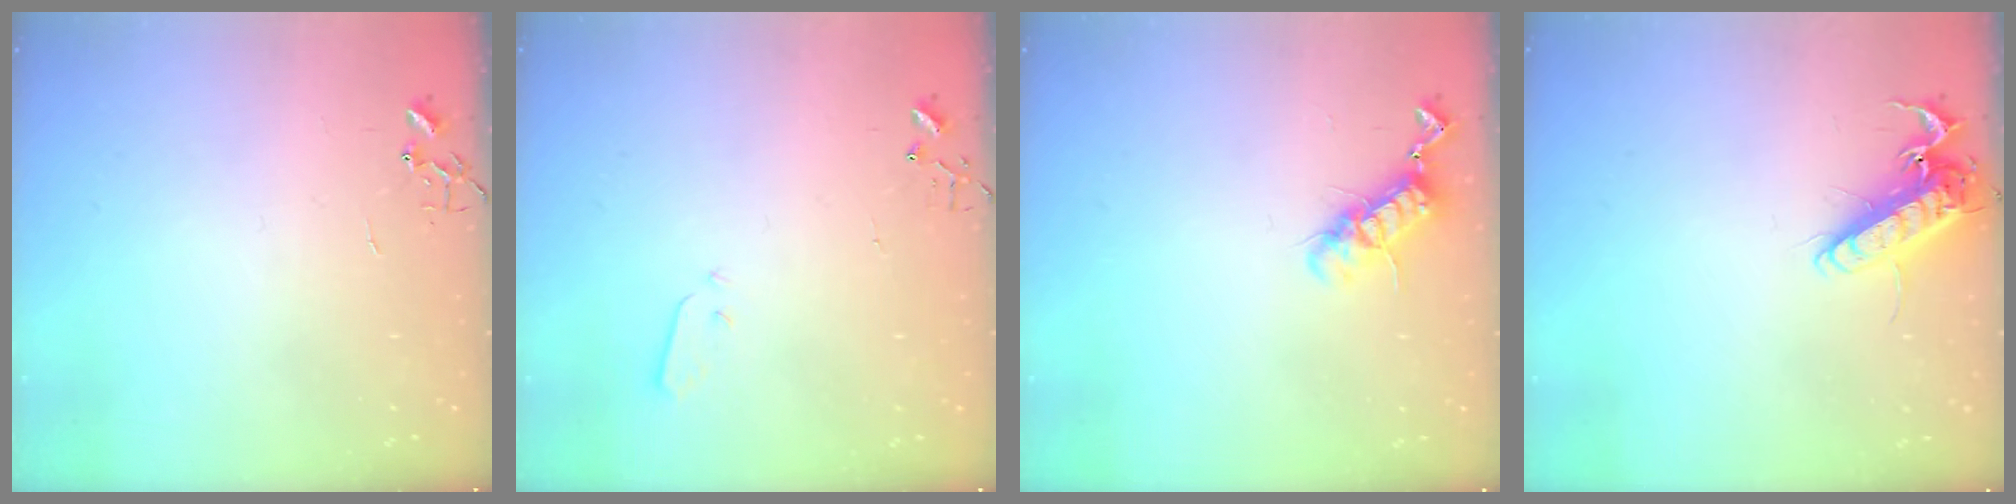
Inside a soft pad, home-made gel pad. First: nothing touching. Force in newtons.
{"total": 3.2, "press": 3.2, "slide": 0.1}
{"total": 11.3, "press": 11.2, "slide": 1.2}
{"total": 12.8, "press": 12.6, "slide": 2.4}